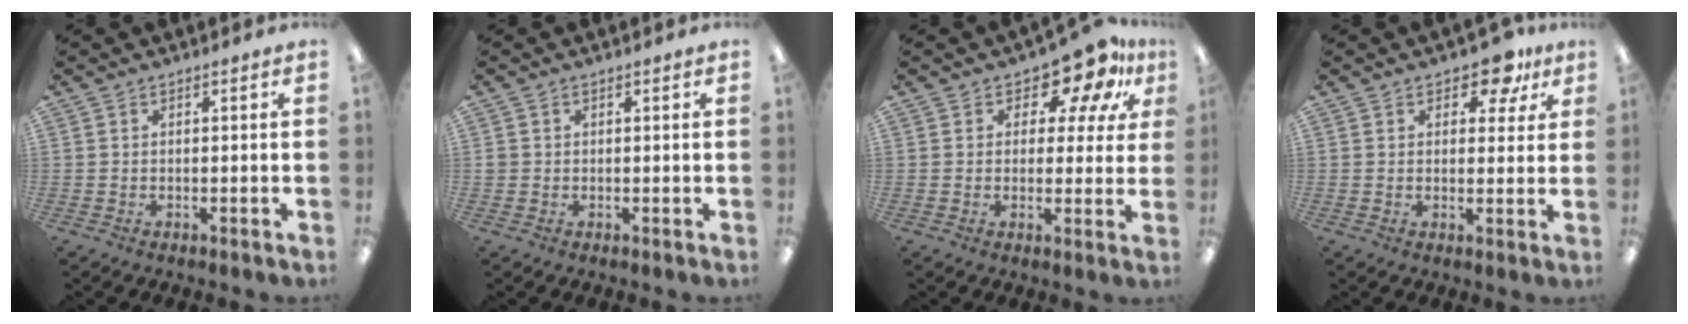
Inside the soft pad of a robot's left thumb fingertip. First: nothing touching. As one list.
[{"total": 1.0, "force": [0.0, 1.0, 0.2], "torque": [-0.004, 0.004, -0.002]}, {"total": 10.6, "force": [7.5, 5.1, 5.5], "torque": [-0.082, -0.051, 0.132]}, {"total": 7.5, "force": [4.8, 3.9, 4.3], "torque": [-0.039, -0.022, 0.078]}]